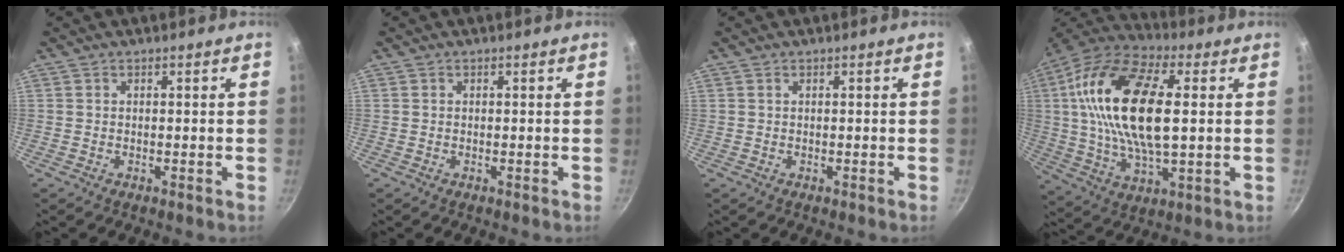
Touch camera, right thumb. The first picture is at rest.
{"total": 0.0}
{"total": 0.0}
{"total": 23.6, "force": [3.5, 10.9, 20.6], "torque": [-0.393, 0.011, 0.050]}